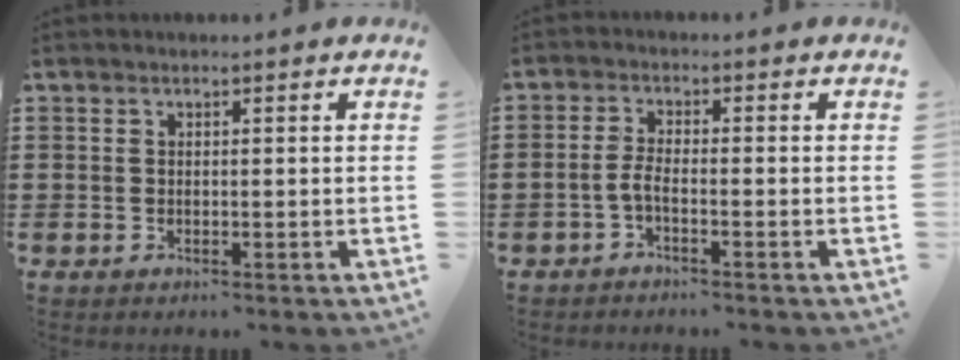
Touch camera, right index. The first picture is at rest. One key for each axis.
{"total": 2.7, "fx": -1.9, "fy": 0.3, "fz": 1.8, "tx": -0.049, "ty": -0.004, "tz": -0.041}